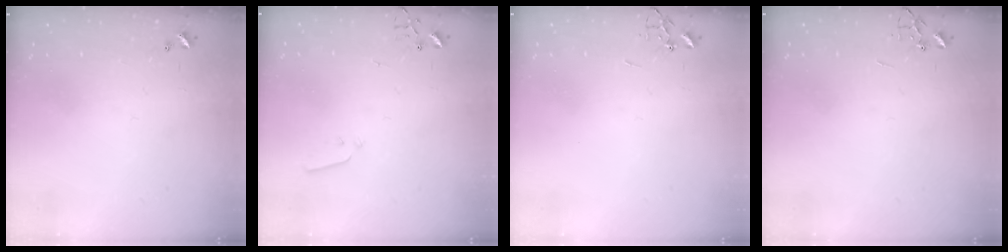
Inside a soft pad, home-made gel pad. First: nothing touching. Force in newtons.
{"total": 2.8, "press": 2.7, "slide": 0.4}
{"total": 0.0}
{"total": 0.0}